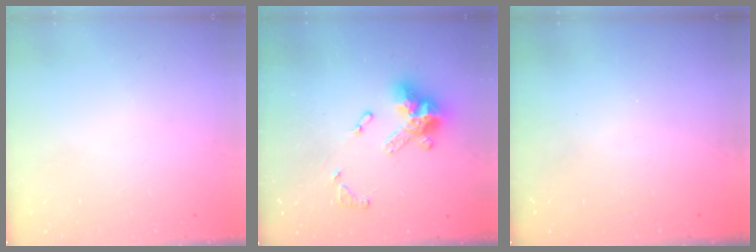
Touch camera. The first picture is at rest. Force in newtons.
{"total": 14.7, "press": 14.6, "slide": 1.6}
{"total": 0.0}